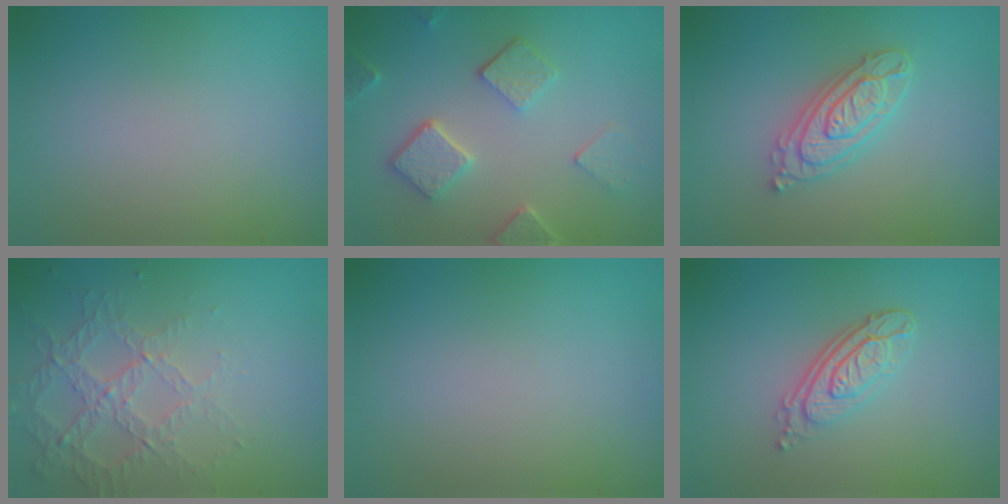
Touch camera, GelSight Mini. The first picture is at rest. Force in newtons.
{"total": 4.9, "press": 3.8, "slide": 3.1}
{"total": 4.3, "press": 4.2, "slide": 0.7}
{"total": 4.2, "press": 3.0, "slide": 2.9}
{"total": 0.0}
{"total": 4.1, "press": 2.9, "slide": 2.8}